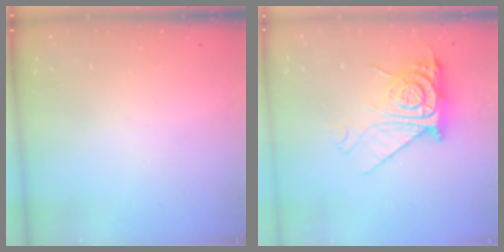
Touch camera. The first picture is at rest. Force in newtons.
{"total": 12.3, "press": 12.3, "slide": 1.2}